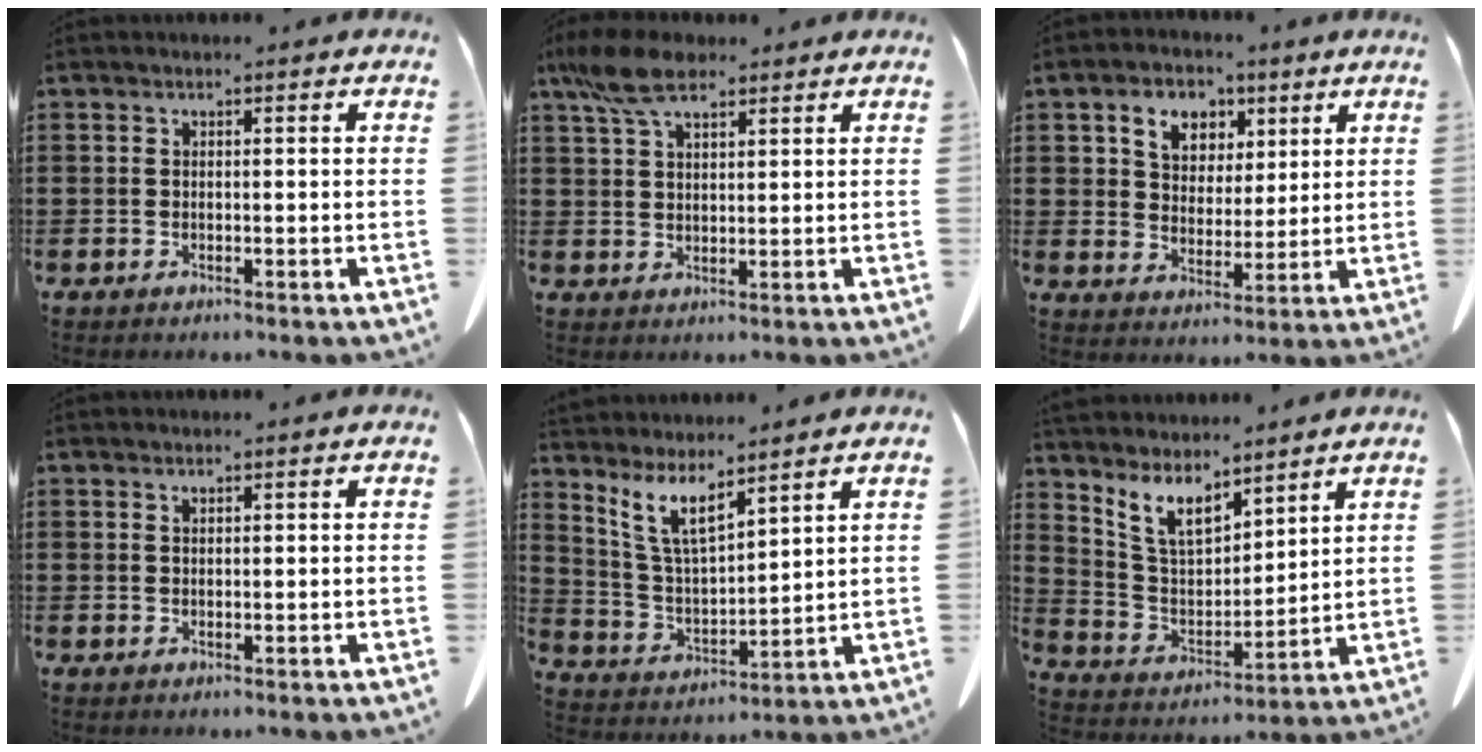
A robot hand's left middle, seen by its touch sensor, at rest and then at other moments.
{"total": 7.1, "force": [4.8, 2.7, 4.5], "torque": [-0.107, -0.002, 0.088]}
{"total": 6.3, "force": [3.5, 4.7, 2.2], "torque": [-0.054, 0.009, 0.061]}
{"total": 0.6, "force": [0.5, 0.1, 0.4], "torque": [-0.009, -0.001, 0.010]}
{"total": 7.3, "force": [5.4, 1.7, 4.6], "torque": [-0.107, -0.026, 0.099]}
{"total": 8.2, "force": [6.3, 3.5, 3.9], "torque": [-0.104, -0.021, 0.117]}